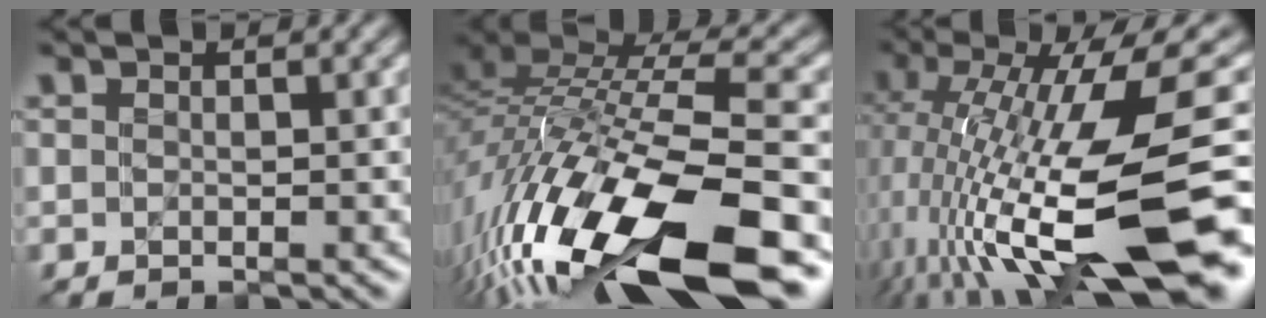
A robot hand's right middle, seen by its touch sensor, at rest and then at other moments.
{"total": 17.3, "force": [-8.0, 5.6, 14.4], "torque": [-0.293, -0.014, -0.126]}
{"total": 16.0, "force": [-2.9, 5.5, 14.7], "torque": [-0.252, -0.009, -0.038]}